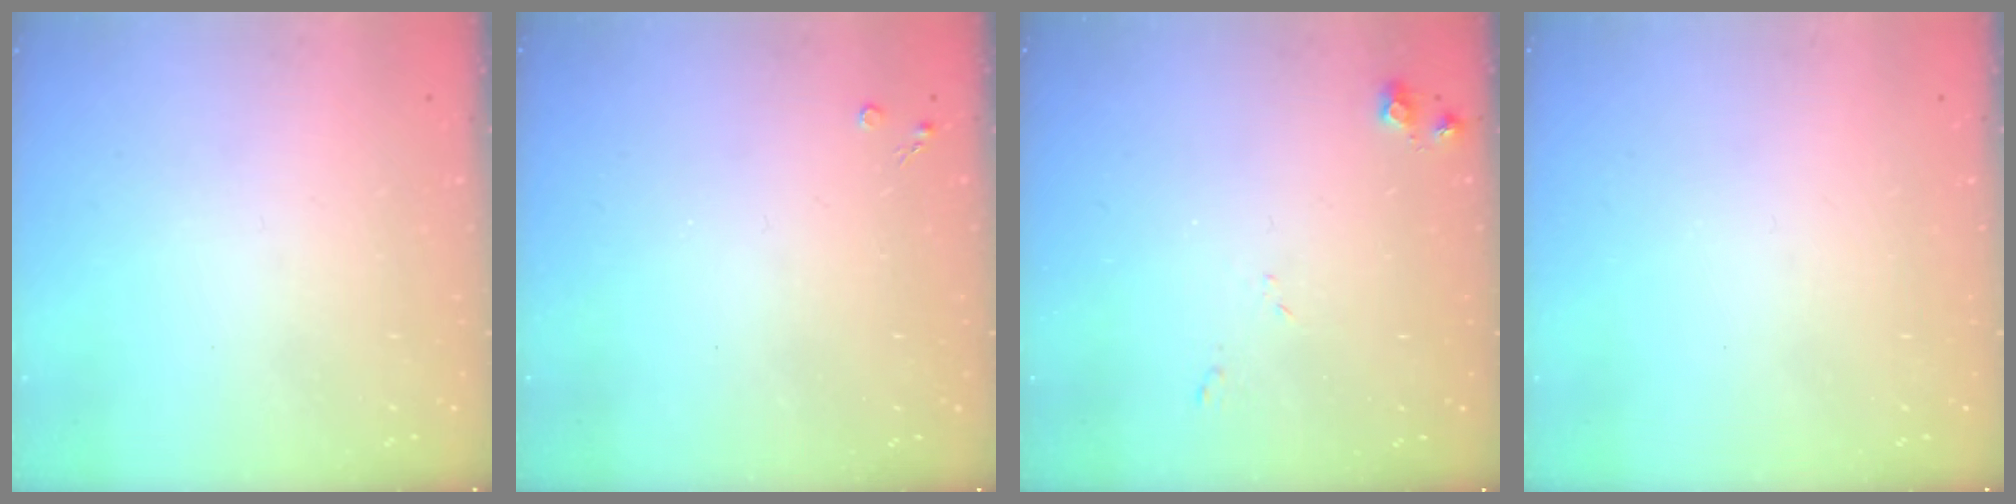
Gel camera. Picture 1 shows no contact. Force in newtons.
{"total": 2.1, "press": 2.1, "slide": 0.4}
{"total": 5.6, "press": 5.5, "slide": 0.8}
{"total": 0.0}